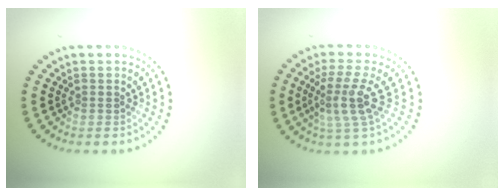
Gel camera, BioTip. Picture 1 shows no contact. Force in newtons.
{"total": 3.7, "press": 2.7, "slide": 2.5}